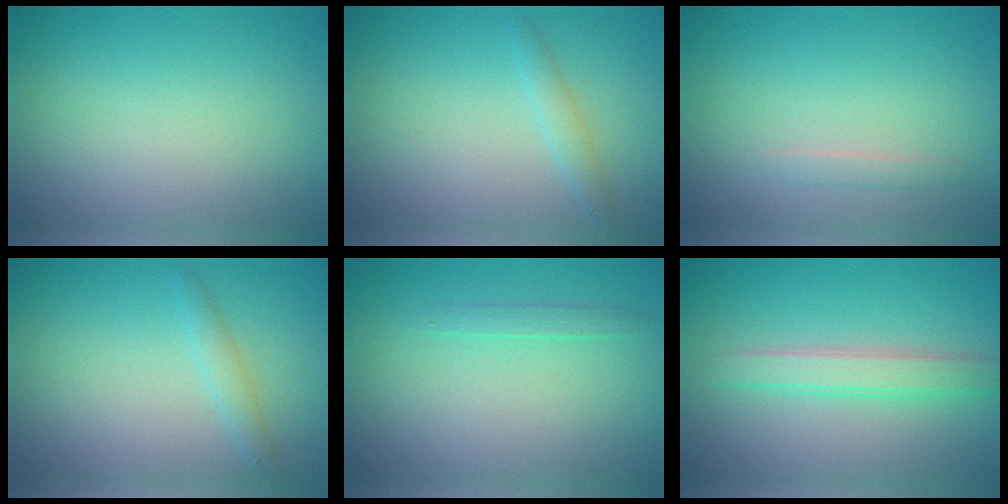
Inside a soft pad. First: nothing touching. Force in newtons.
{"total": 1.3, "press": 1.3, "slide": 0.1}
{"total": 0.9, "press": 0.8, "slide": 0.1}
{"total": 1.3, "press": 1.3, "slide": 0.1}
{"total": 0.9, "press": 0.9, "slide": 0.1}
{"total": 2.8, "press": 2.8, "slide": 0.1}